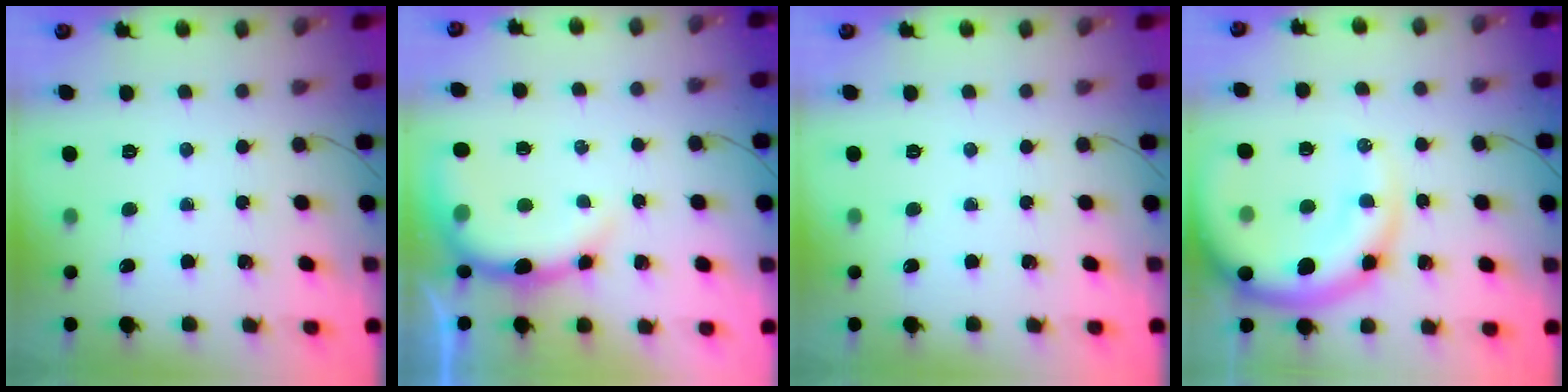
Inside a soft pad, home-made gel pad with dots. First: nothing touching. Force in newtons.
{"total": 8.8, "press": 8.6, "slide": 1.9}
{"total": 0.0}
{"total": 12.9, "press": 12.3, "slide": 4.0}